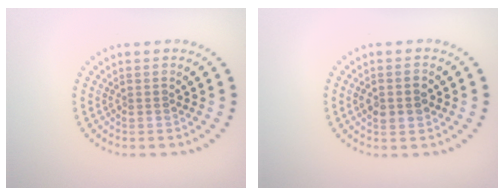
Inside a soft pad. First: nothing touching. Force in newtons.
{"total": 2.1, "press": 2.1, "slide": 0.1}